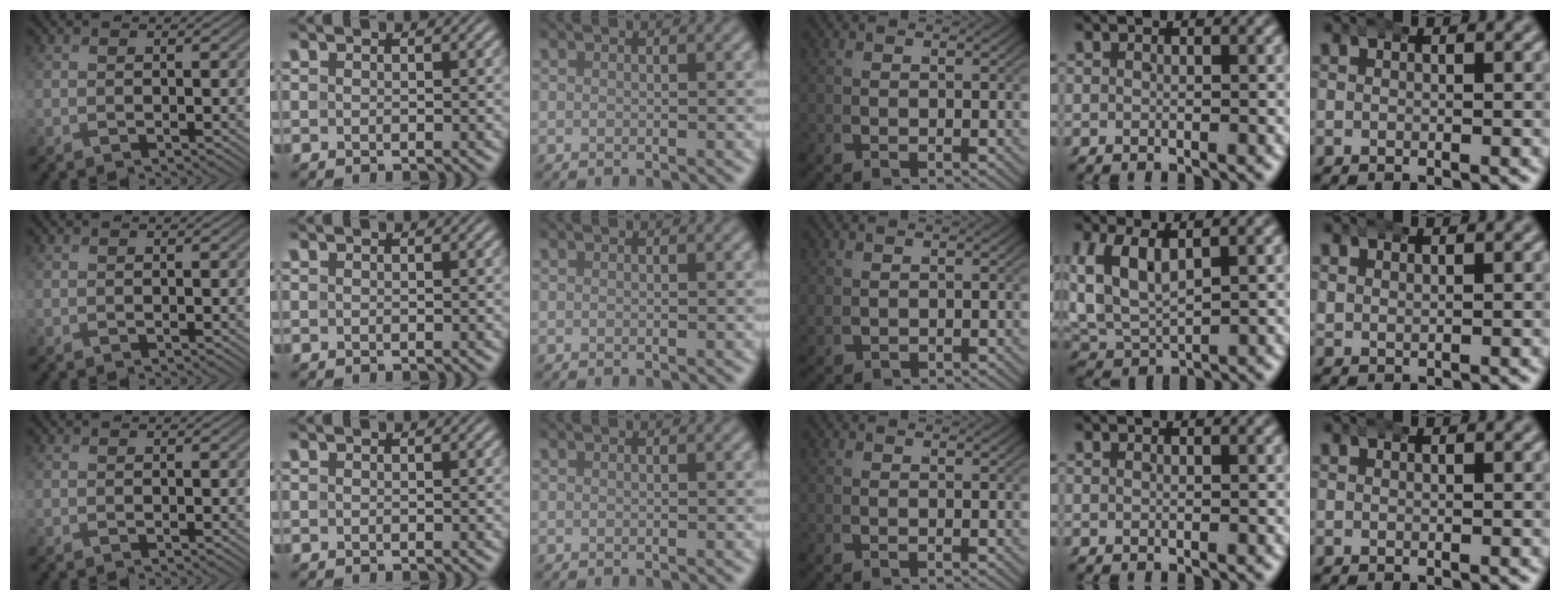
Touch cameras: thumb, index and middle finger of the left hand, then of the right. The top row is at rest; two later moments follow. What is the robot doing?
{"motion": "wrap", "object": "aluminum foil"}